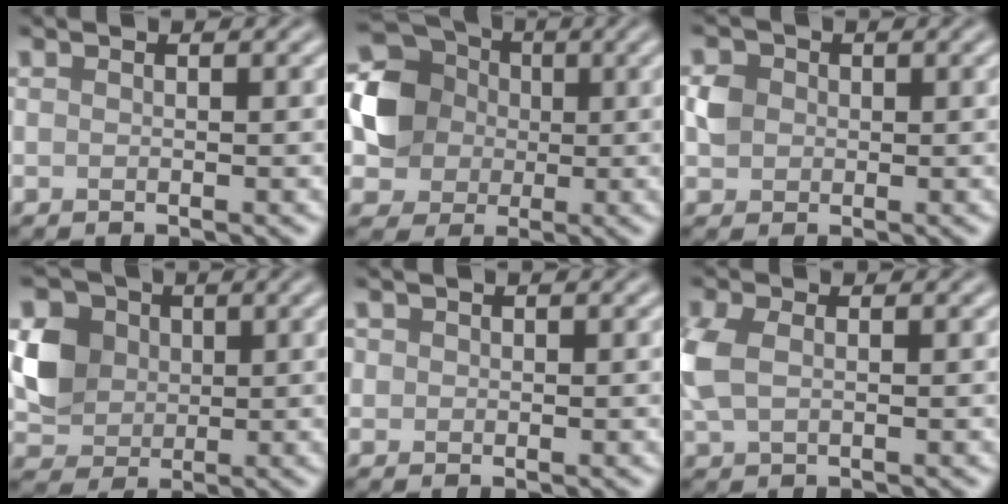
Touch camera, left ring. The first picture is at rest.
{"total": 7.2, "force": [0.6, 6.5, 3.1], "torque": [-0.056, 0.011, -0.002]}
{"total": 2.0, "force": [0.1, 1.8, 0.7], "torque": [-0.011, 0.000, 0.002]}
{"total": 4.6, "force": [0.7, 4.1, 2.1], "torque": [-0.042, 0.003, 0.011]}
{"total": 0.9, "force": [0.2, 0.9, 0.2], "torque": [0.005, 0.000, 0.001]}
{"total": 3.5, "force": [0.3, 2.2, 2.6], "torque": [-0.075, 0.003, 0.004]}